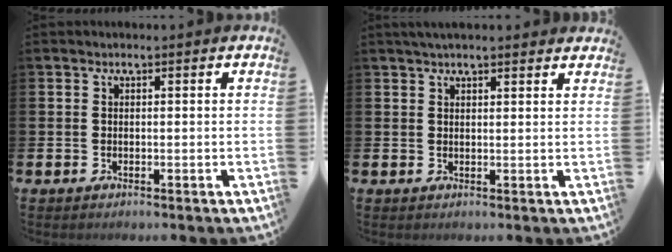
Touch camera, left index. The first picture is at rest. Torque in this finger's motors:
{"motor_torque": [0.95, -1.19, 0.57, 0.09]}